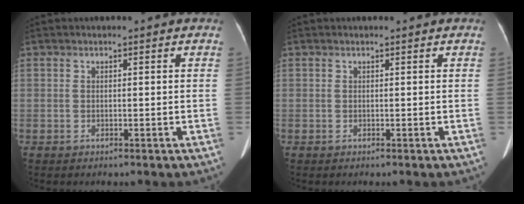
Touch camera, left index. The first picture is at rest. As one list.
[{"total": 0.0}]